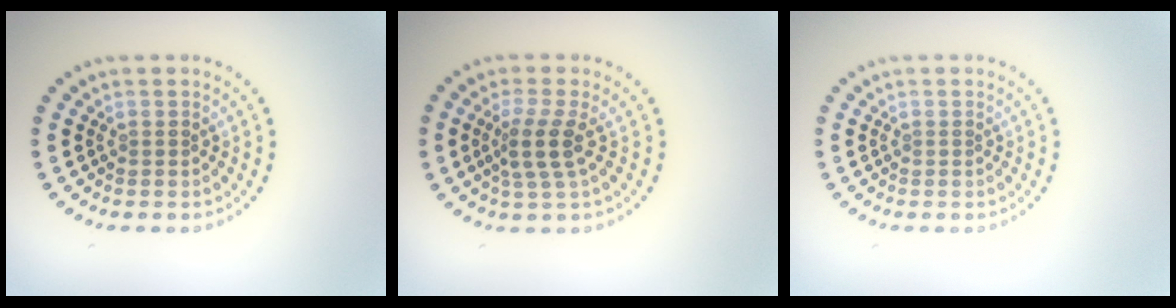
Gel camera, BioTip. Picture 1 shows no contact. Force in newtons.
{"total": 2.8, "press": 2.2, "slide": 1.8}
{"total": 0.0}